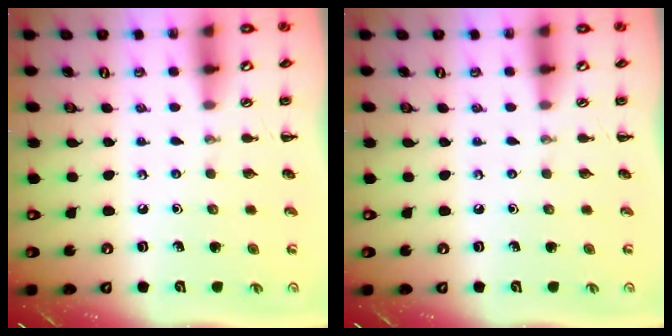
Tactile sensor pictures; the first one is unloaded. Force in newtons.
{"total": 0.0}